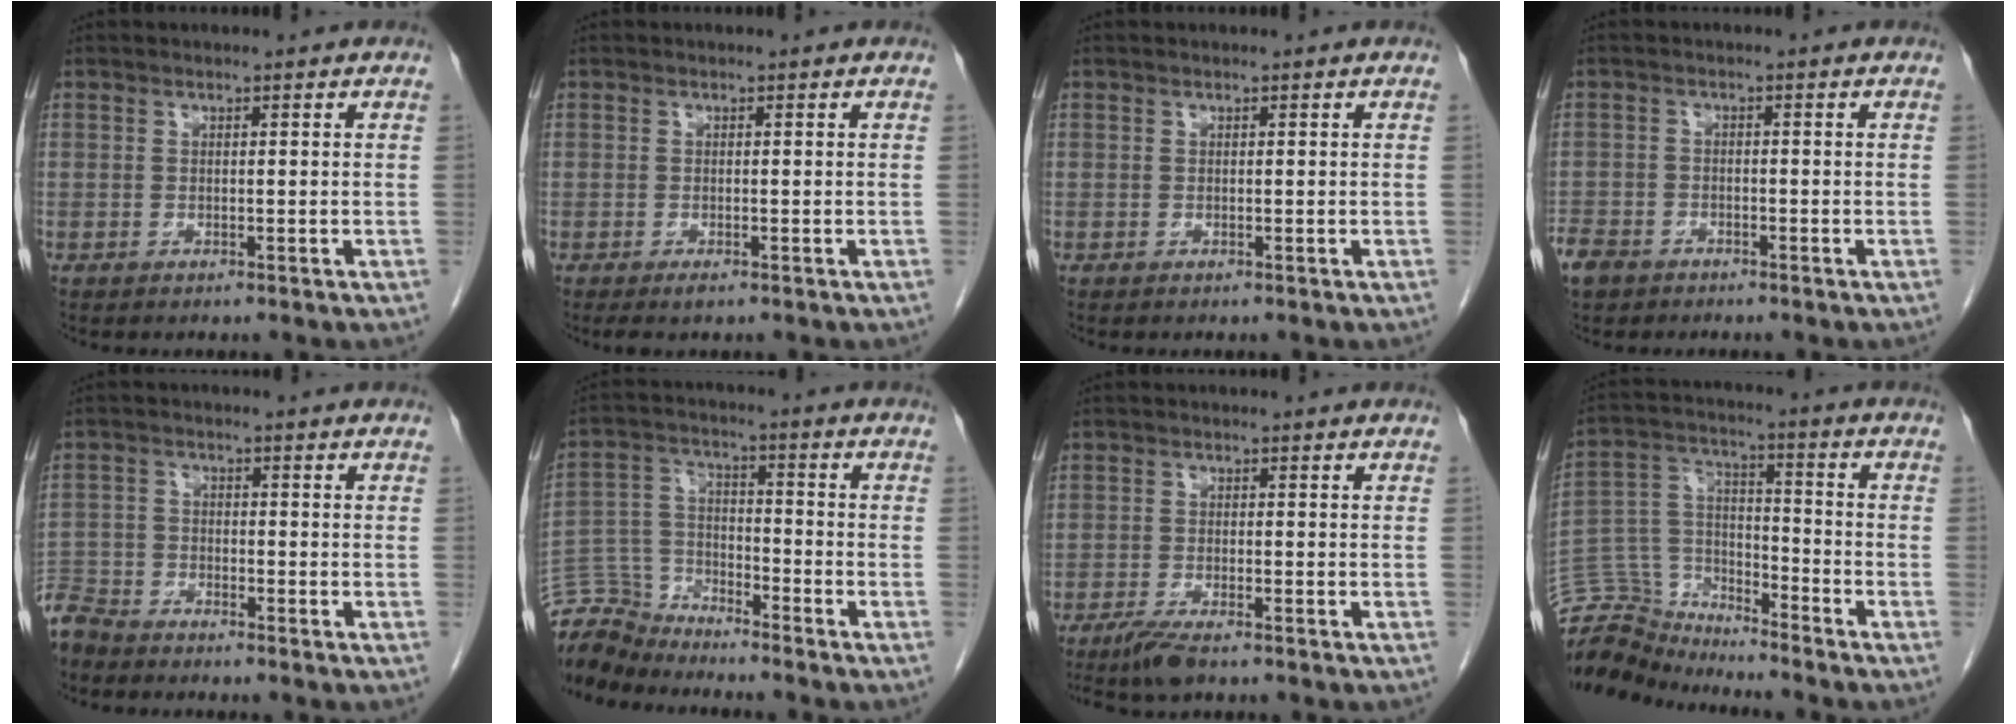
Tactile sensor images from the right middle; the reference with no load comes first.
{"total": 1.2, "force": [-0.8, 0.3, 0.9], "torque": [-0.016, -0.003, -0.010]}
{"total": 0.0}
{"total": 4.6, "force": [-3.6, 2.6, 1.2], "torque": [-0.025, 0.000, -0.066]}
{"total": 6.0, "force": [-5.7, 1.6, 0.7], "torque": [-0.011, -0.014, -0.114]}
{"total": 8.7, "force": [-8.6, 1.2, 0.1], "torque": [-0.007, 0.010, -0.169]}
{"total": 4.4, "force": [-3.4, 0.6, 2.7], "torque": [-0.055, -0.010, -0.061]}
{"total": 11.2, "force": [-11.0, 2.2, -0.5], "torque": [-0.001, 0.056, -0.209]}